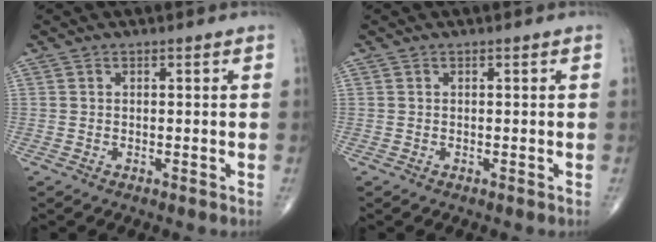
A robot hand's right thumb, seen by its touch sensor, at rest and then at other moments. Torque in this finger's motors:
{"motor_torque": [0.00, 0.00, 0.00, 0.00, 0.00]}